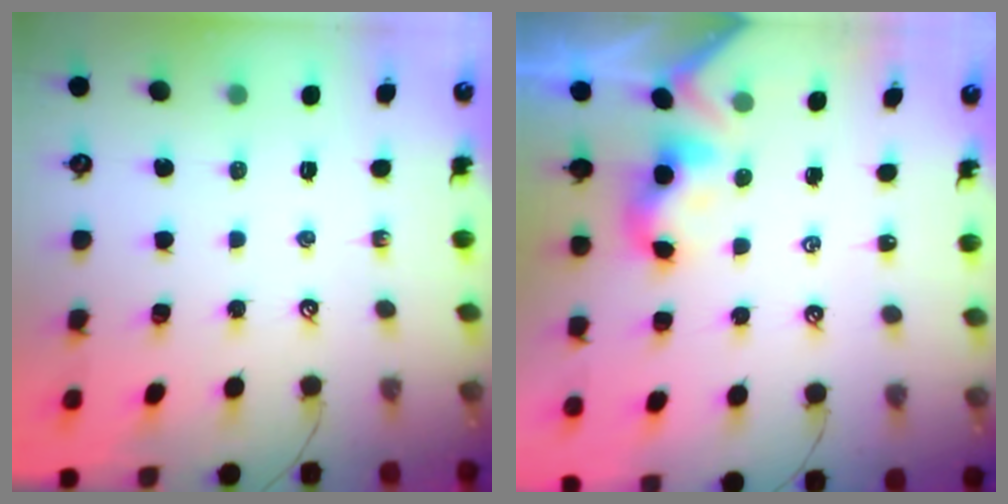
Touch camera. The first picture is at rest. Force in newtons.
{"total": 2.3, "press": 2.3, "slide": 0.2}